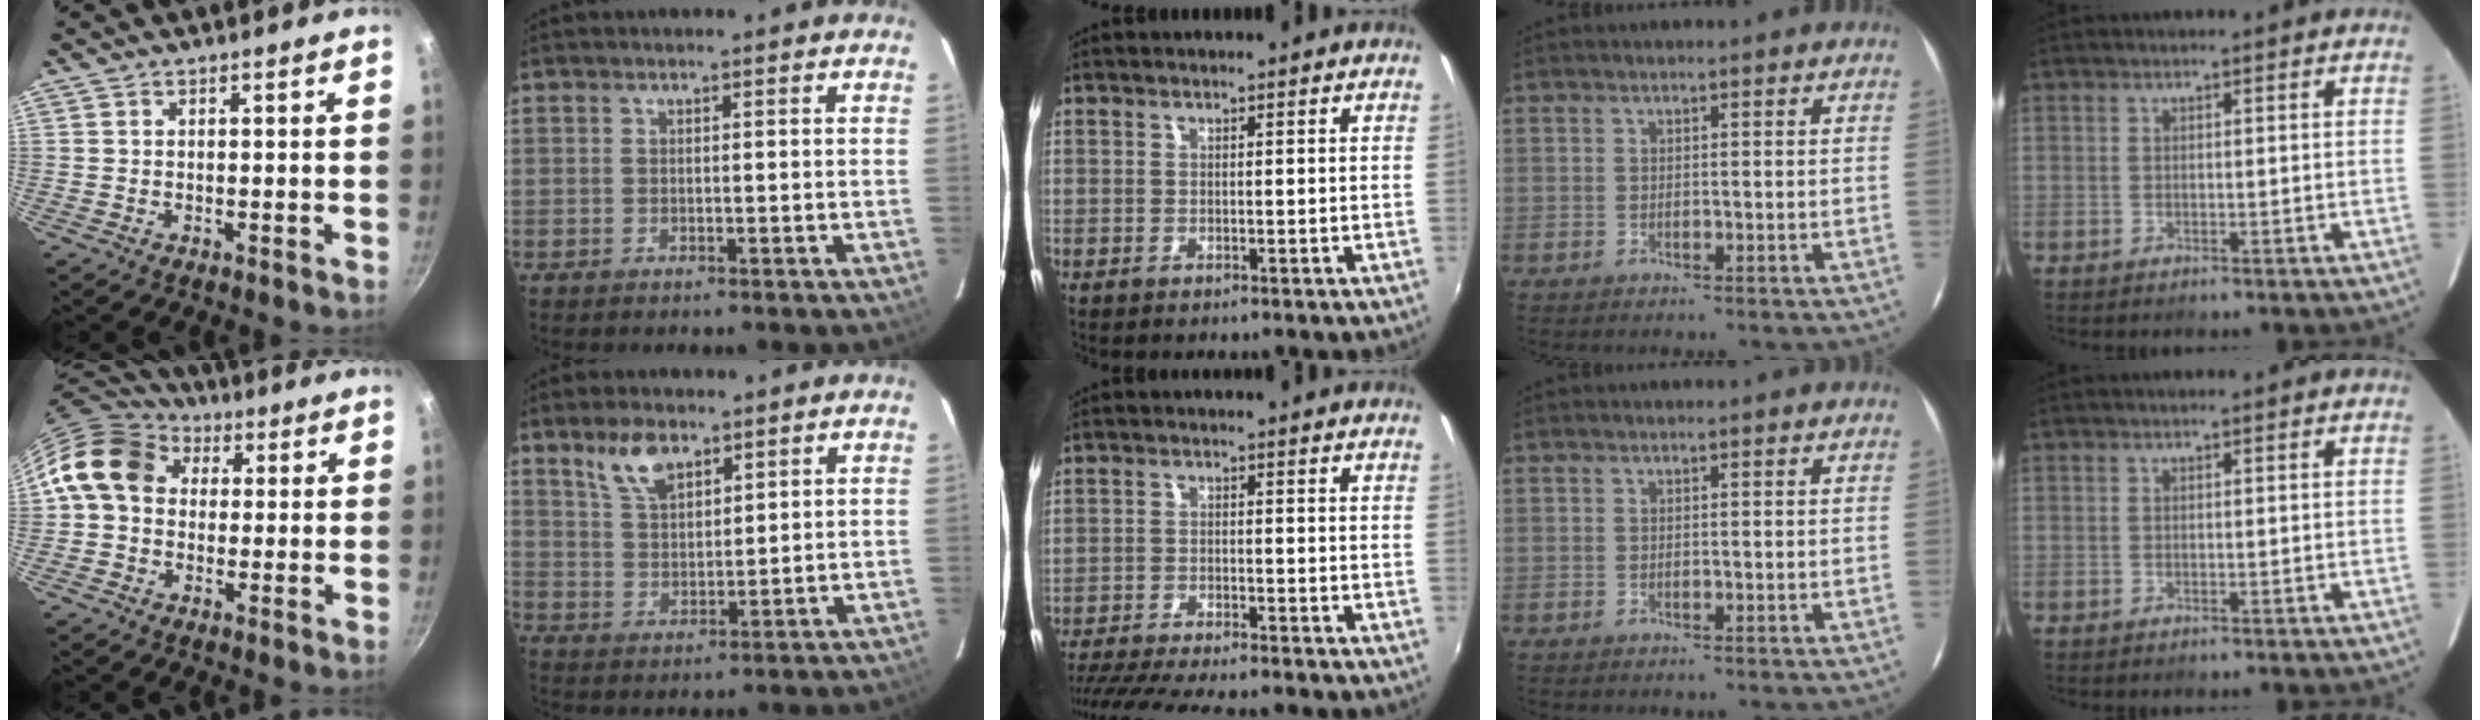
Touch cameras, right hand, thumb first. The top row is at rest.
{"thumb": {"total": 13.0, "force": [2.6, 10.4, 7.3], "torque": [-0.104, 0.025, 0.027]}, "index": {"total": 7.5, "force": [4.9, 3.5, 4.4], "torque": [-0.079, 0.009, 0.099]}, "middle": {"total": 15.1, "force": [-13.3, 1.8, 7.1], "torque": [-0.150, -0.027, -0.210]}}